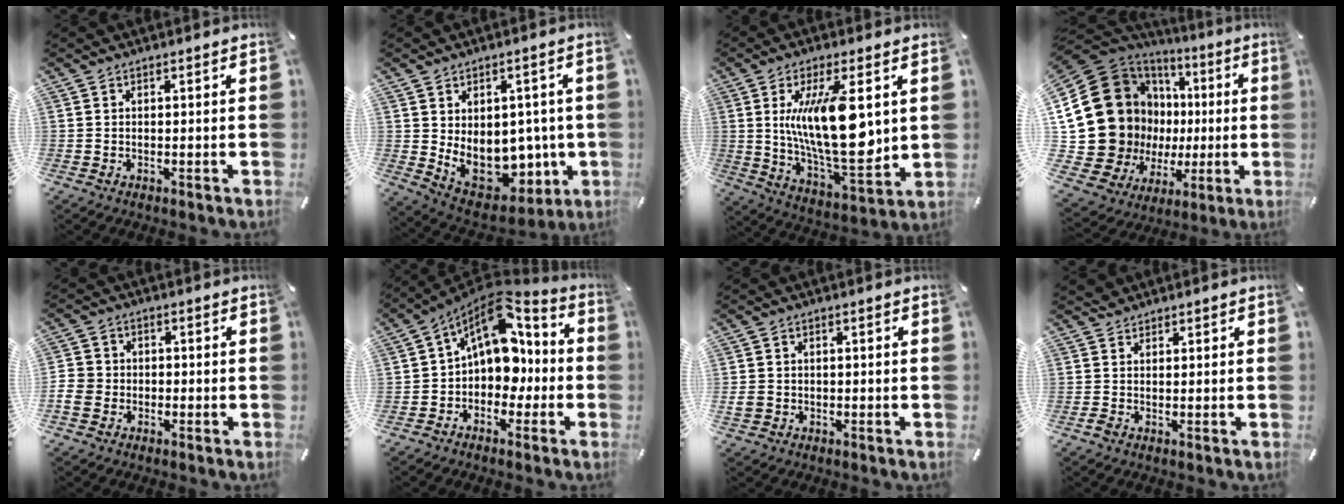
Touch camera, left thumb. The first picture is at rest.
{"total": 14.1, "force": [-0.3, 10.7, 9.3], "torque": [-0.128, -0.031, 0.015]}
{"total": 19.0, "force": [4.5, 6.6, 17.2], "torque": [-0.336, -0.030, 0.062]}
{"total": 27.2, "force": [2.0, 21.3, 16.8], "torque": [-0.338, -0.045, 0.083]}
{"total": 4.5, "force": [-1.7, 3.9, 1.2], "torque": [-0.025, 0.011, -0.032]}
{"total": 14.2, "force": [3.6, 10.1, 9.3], "torque": [-0.148, -0.038, 0.062]}
{"total": 2.9, "force": [-0.6, 2.7, 1.0], "torque": [-0.025, 0.002, -0.013]}
{"total": 1.6, "force": [0.8, 1.4, 0.0], "torque": [0.008, 0.001, 0.012]}